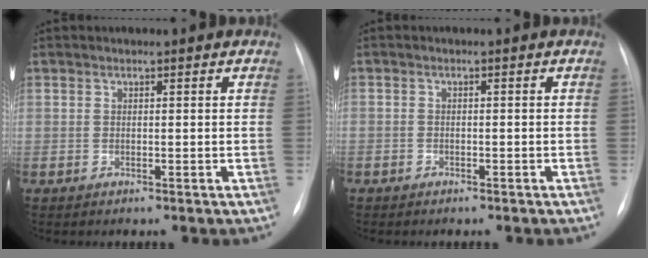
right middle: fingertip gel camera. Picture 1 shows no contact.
{"total": 1.5, "force": [-1.1, 0.9, 0.3], "torque": [-0.008, 0.004, -0.014]}